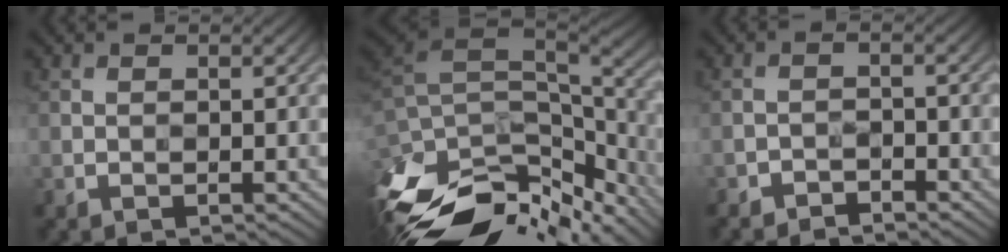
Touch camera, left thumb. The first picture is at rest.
{"total": 14.2, "force": [-7.5, 6.4, 10.2], "torque": [-0.251, -0.008, -0.103]}
{"total": 2.6, "force": [-2.5, 0.7, 0.6], "torque": [-0.008, 0.000, -0.048]}